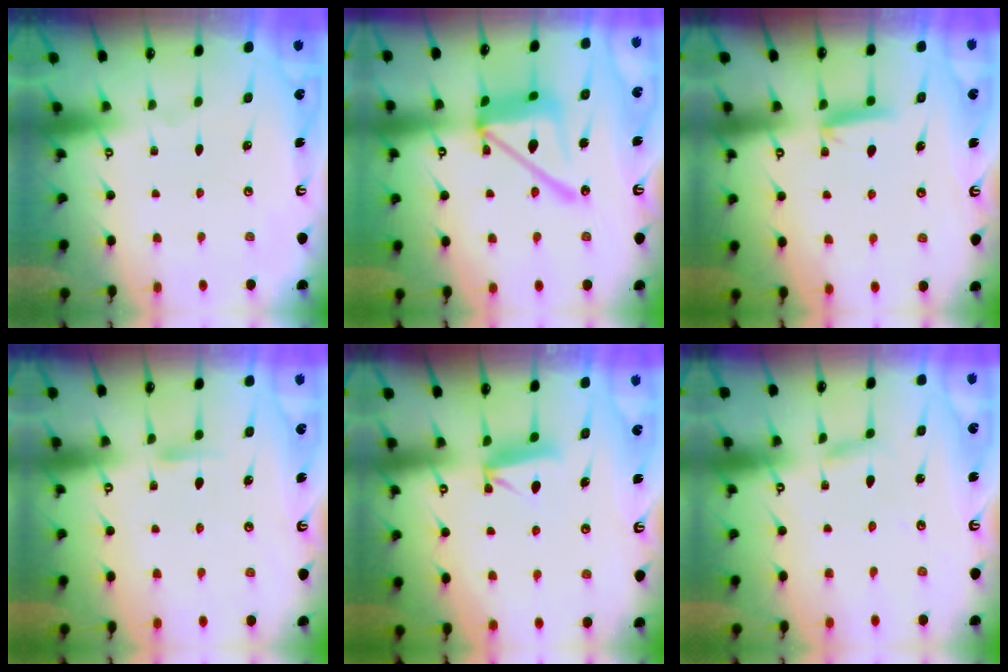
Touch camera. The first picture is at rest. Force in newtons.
{"total": 17.7, "press": 17.7, "slide": 1.6}
{"total": 7.4, "press": 7.4, "slide": 0.6}
{"total": 4.8, "press": 4.8, "slide": 0.6}
{"total": 8.0, "press": 8.0, "slide": 0.7}
{"total": 2.5, "press": 2.5, "slide": 0.2}